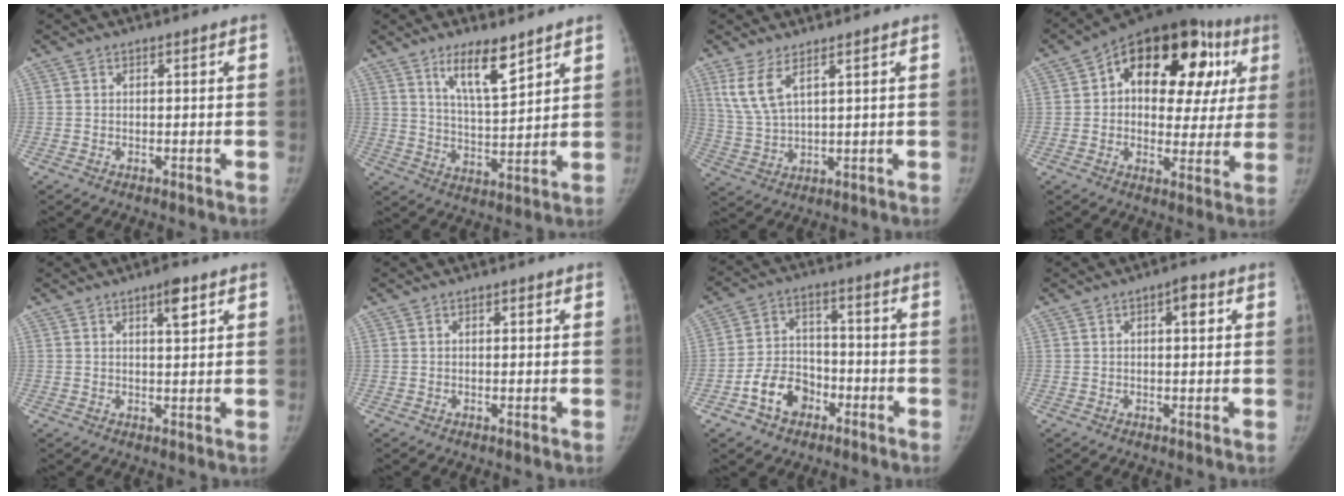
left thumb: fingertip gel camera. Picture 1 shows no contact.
{"total": 9.6, "force": [6.3, 2.5, 6.8], "torque": [-0.102, -0.048, 0.116]}
{"total": 6.8, "force": [3.9, 2.0, 5.2], "torque": [-0.115, -0.019, 0.092]}
{"total": 25.0, "force": [7.8, 14.8, 18.6], "torque": [-0.210, 0.040, 0.109]}
{"total": 3.9, "force": [2.1, 1.0, 3.1], "torque": [-0.041, -0.010, 0.031]}
{"total": 1.0, "force": [0.3, 0.5, 0.8], "torque": [-0.012, 0.002, 0.004]}
{"total": 9.3, "force": [-4.6, 6.8, 4.4], "torque": [-0.053, 0.036, -0.081]}
{"total": 3.4, "force": [1.1, 1.4, 2.9], "torque": [-0.036, 0.005, 0.012]}